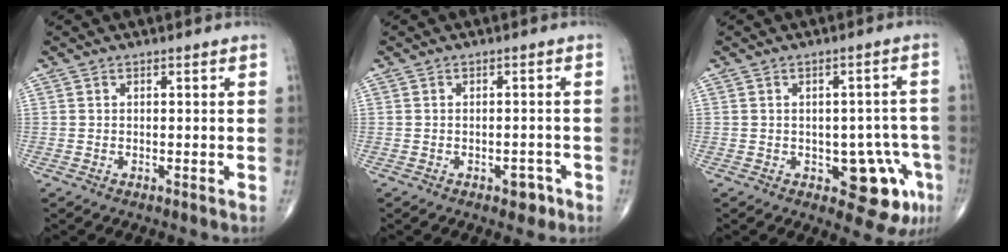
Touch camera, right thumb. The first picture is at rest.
{"total": 2.6, "force": [-1.5, 1.5, 1.5], "torque": [-0.011, 0.010, -0.015]}
{"total": 9.4, "force": [-3.6, 4.9, 7.1], "torque": [-0.051, 0.016, -0.036]}